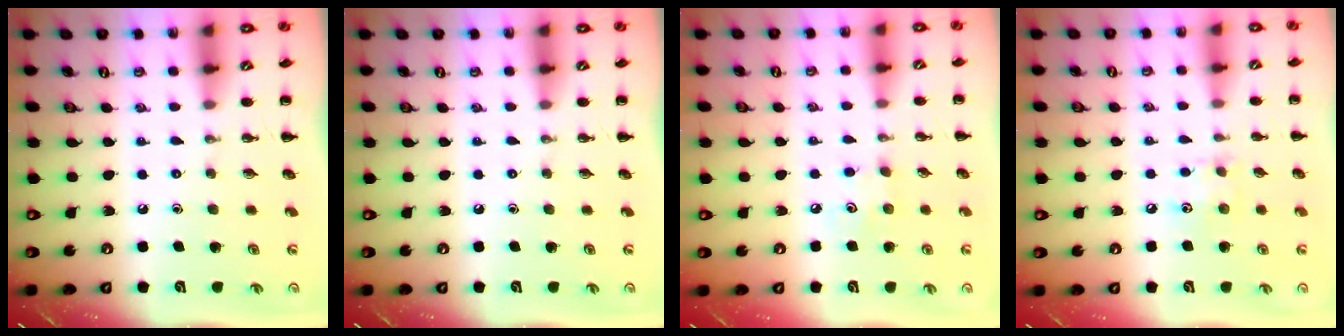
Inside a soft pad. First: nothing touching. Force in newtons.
{"total": 0.0}
{"total": 4.4, "press": 4.3, "slide": 0.9}
{"total": 6.6, "press": 6.5, "slide": 1.2}